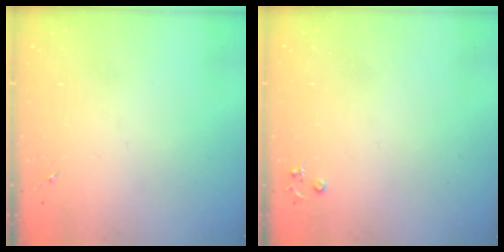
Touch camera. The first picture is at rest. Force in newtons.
{"total": 3.9, "press": 3.8, "slide": 0.6}